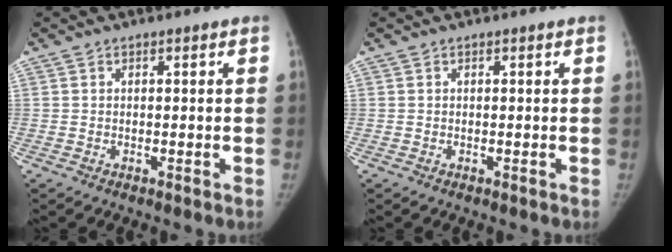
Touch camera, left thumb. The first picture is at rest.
{"total": 0.0}